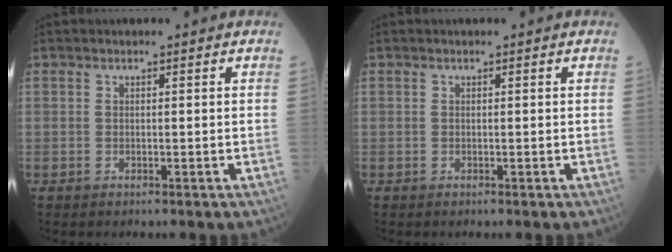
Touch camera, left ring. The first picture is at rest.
{"total": 0.0}